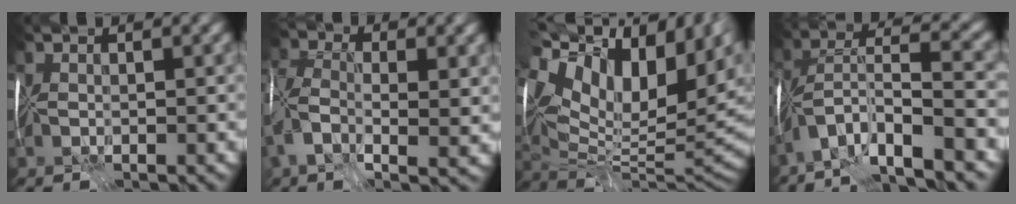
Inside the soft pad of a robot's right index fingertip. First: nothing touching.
{"total": 6.8, "force": [-1.4, 3.9, 5.4], "torque": [-0.138, -0.005, -0.035]}
{"total": 15.4, "force": [5.0, 7.1, 12.7], "torque": [-0.260, 0.005, 0.106]}
{"total": 8.2, "force": [-6.3, 0.6, 5.3], "torque": [-0.090, 0.005, -0.120]}